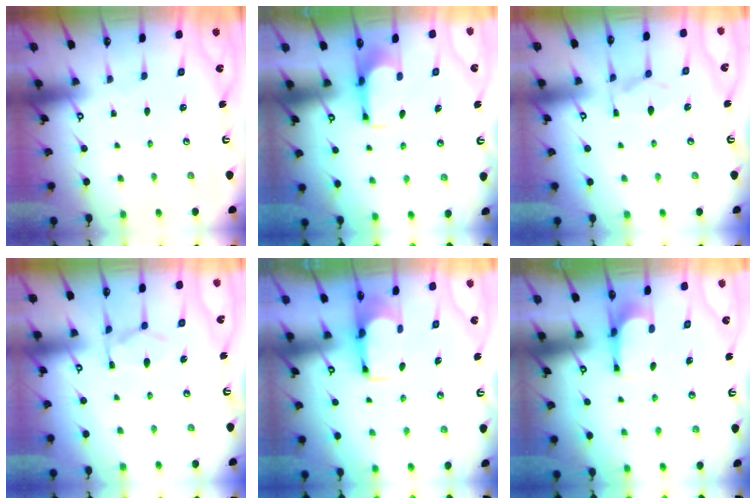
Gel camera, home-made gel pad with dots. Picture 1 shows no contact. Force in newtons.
{"total": 2.0, "press": 2.0, "slide": 0.3}
{"total": 9.5, "press": 9.4, "slide": 1.2}
{"total": 7.6, "press": 7.5, "slide": 1.4}
{"total": 1.8, "press": 1.7, "slide": 0.6}
{"total": 1.6, "press": 1.6, "slide": 0.2}